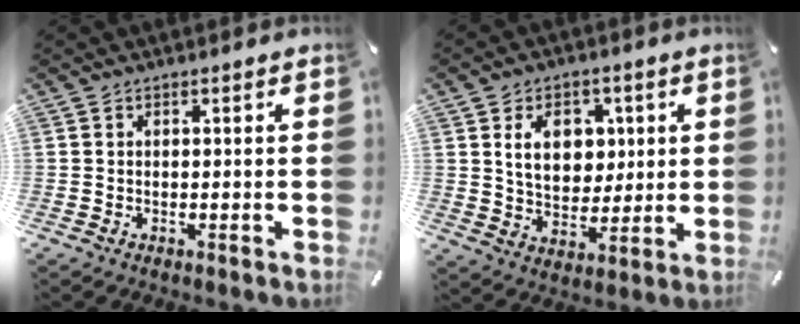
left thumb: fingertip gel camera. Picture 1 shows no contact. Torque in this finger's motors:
{"motor_torque": [1.51, 1.42, 0.42, -0.17, 0.12]}